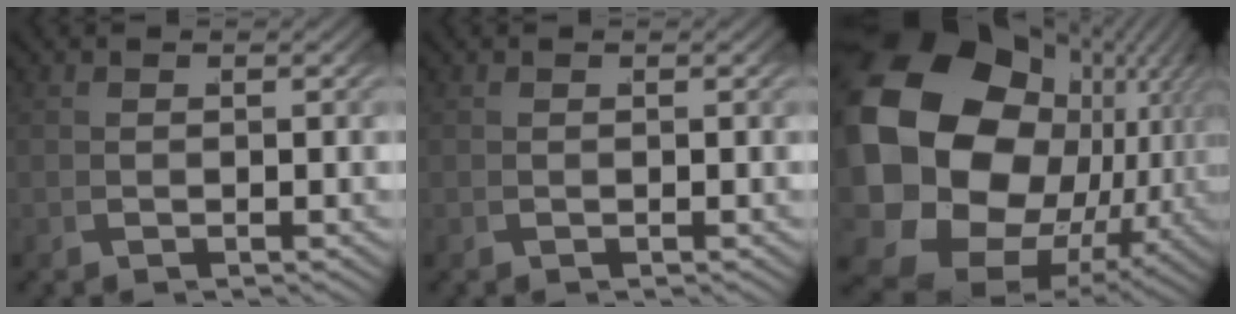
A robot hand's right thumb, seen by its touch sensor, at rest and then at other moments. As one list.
[{"total": 0.6, "force": [0.3, -0.5, -0.2], "torque": [0.002, -0.002, 0.010]}, {"total": 27.3, "force": [0.4, 20.3, 18.3], "torque": [-0.369, -0.070, 0.035]}]